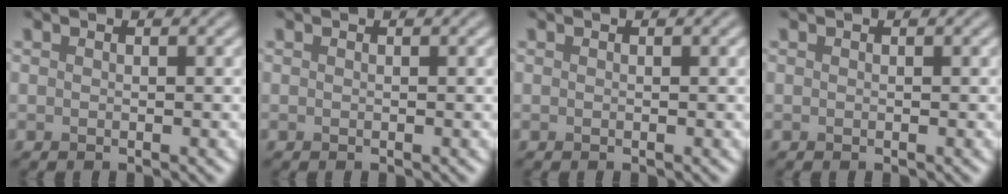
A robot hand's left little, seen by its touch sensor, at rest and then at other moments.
{"total": 0.0}
{"total": 0.0}
{"total": 0.0}